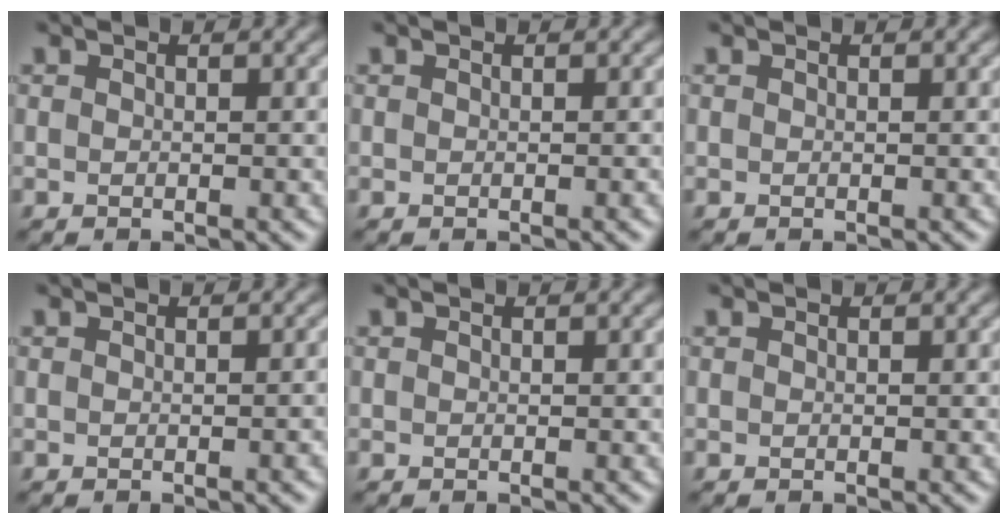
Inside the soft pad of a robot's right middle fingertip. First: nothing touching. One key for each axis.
{"total": 0.7, "fx": -0.2, "fy": 0.1, "fz": 0.7, "tx": -0.005, "ty": 0.002, "tz": -0.003}
{"total": 0.0}
{"total": 1.0, "fx": -0.3, "fy": 0.2, "fz": 0.9, "tx": -0.008, "ty": 0.002, "tz": -0.003}
{"total": 0.0}
{"total": 0.0}